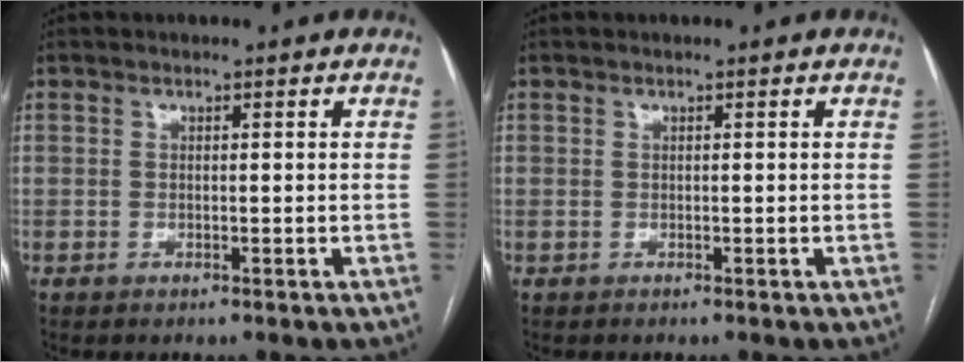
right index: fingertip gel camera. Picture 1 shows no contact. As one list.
[{"total": 0.0}]